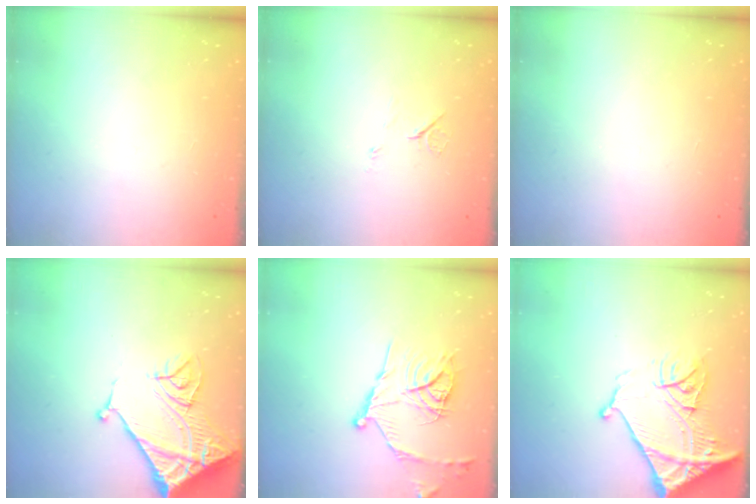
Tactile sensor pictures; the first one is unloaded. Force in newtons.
{"total": 6.0, "press": 6.0, "slide": 0.8}
{"total": 1.5, "press": 1.5, "slide": 0.1}
{"total": 18.4, "press": 18.3, "slide": 2.4}
{"total": 16.5, "press": 16.5, "slide": 1.6}
{"total": 19.3, "press": 19.2, "slide": 2.2}